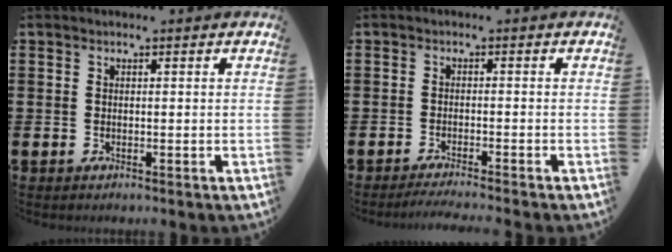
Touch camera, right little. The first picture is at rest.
{"total": 1.4, "force": [-1.3, -0.2, 0.6], "torque": [-0.008, 0.001, -0.025]}